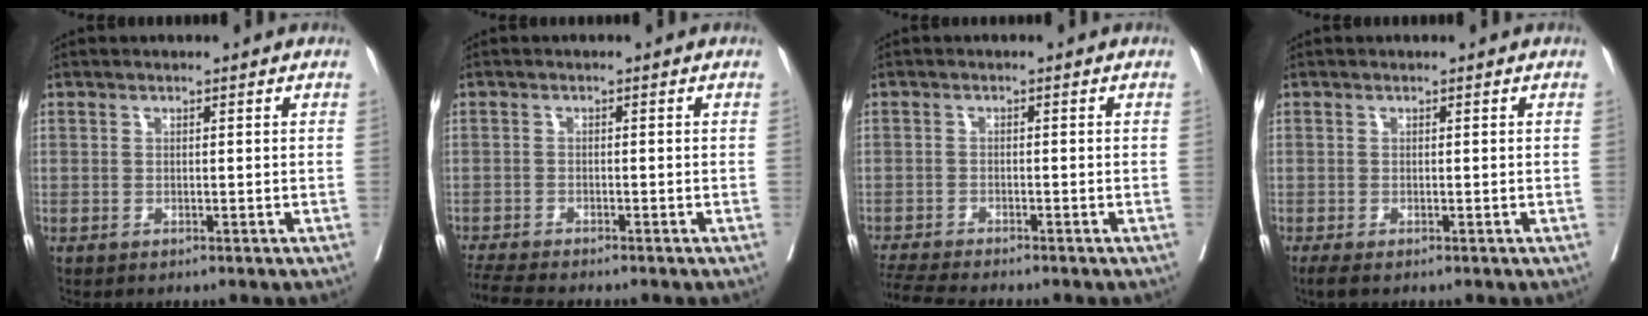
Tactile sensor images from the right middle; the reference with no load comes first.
{"total": 5.0, "force": [-4.6, -0.1, 1.9], "torque": [-0.033, -0.018, -0.082]}
{"total": 6.1, "force": [-5.6, -0.4, 2.2], "torque": [-0.037, -0.017, -0.098]}
{"total": 1.5, "force": [-1.2, 0.2, 0.9], "torque": [-0.015, -0.007, -0.019]}